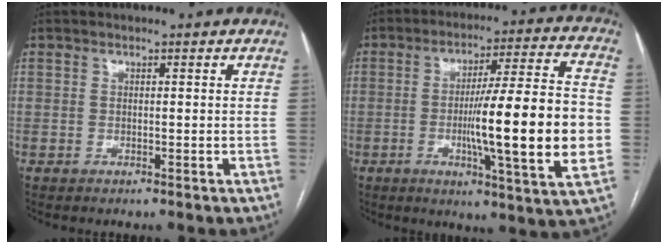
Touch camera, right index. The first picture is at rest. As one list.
[{"total": 19.1, "force": [-2.7, 0.5, 18.9], "torque": [-0.278, 0.000, -0.042]}]